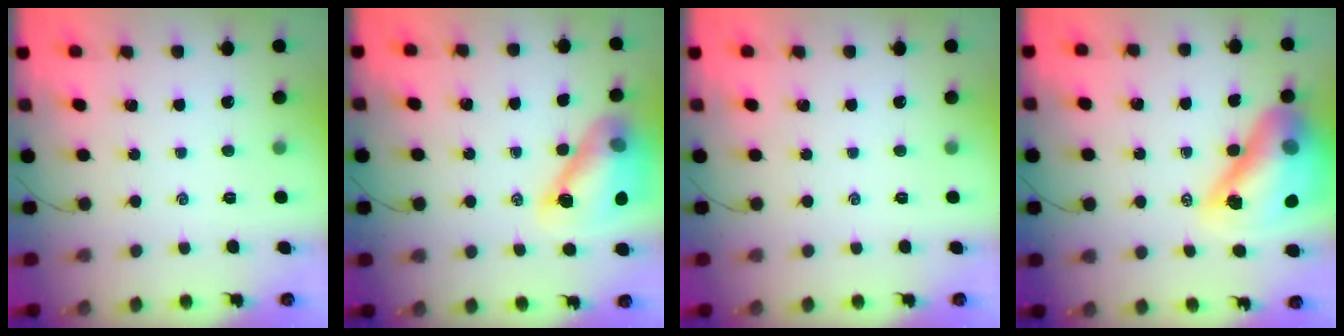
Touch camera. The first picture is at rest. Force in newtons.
{"total": 13.8, "press": 13.3, "slide": 3.7}
{"total": 0.0}
{"total": 21.8, "press": 20.9, "slide": 6.1}